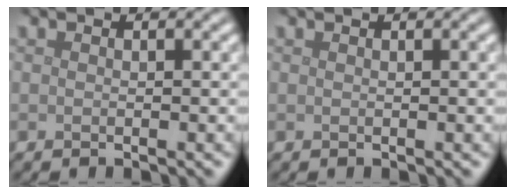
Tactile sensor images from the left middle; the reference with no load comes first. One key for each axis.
{"total": 0.9, "fx": 0.4, "fy": 0.2, "fz": 0.7, "tx": -0.006, "ty": 0.008, "tz": 0.006}